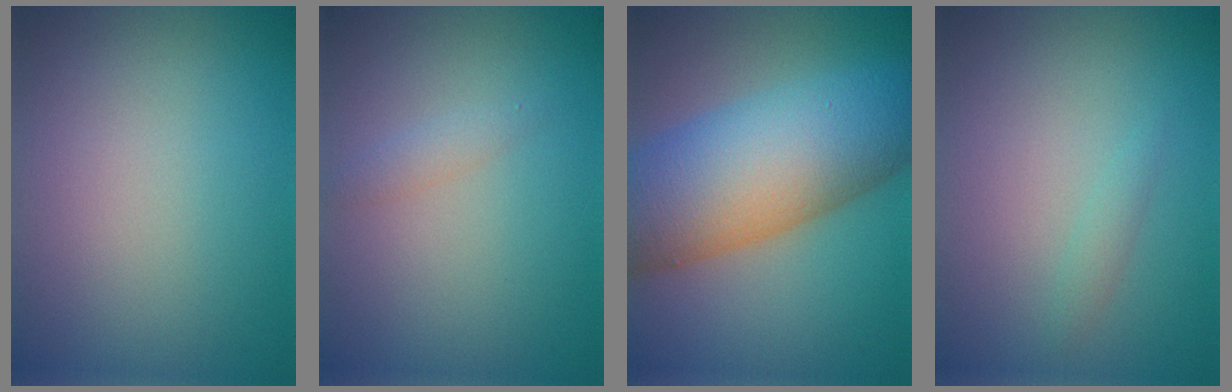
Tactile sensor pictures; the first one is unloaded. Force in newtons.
{"total": 1.0, "press": 1.0, "slide": 0.0}
{"total": 13.7, "press": 13.7, "slide": 0.3}
{"total": 0.9, "press": 0.9, "slide": 0.0}